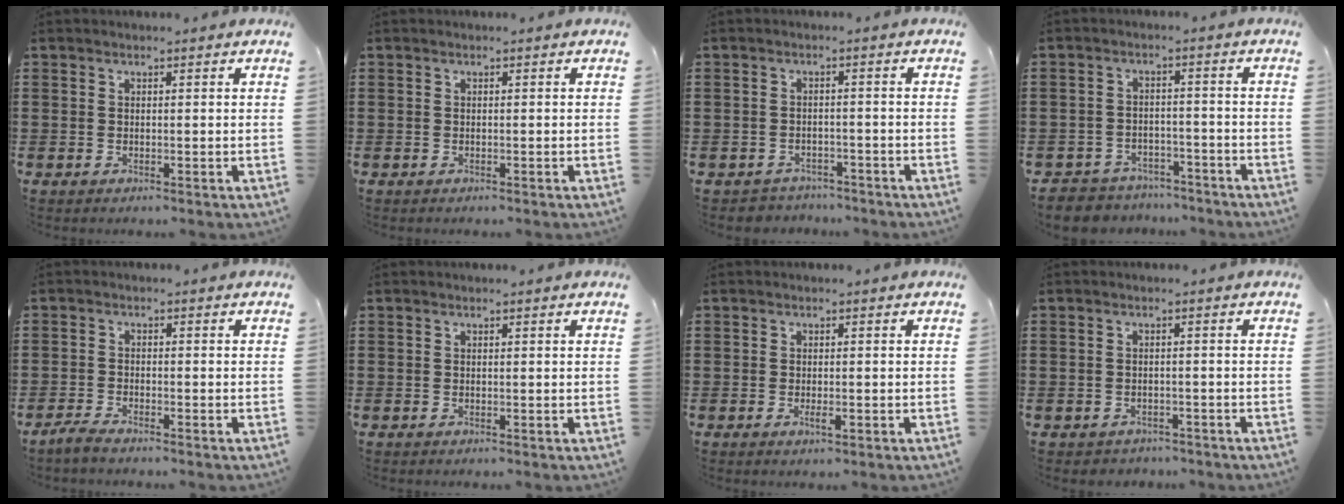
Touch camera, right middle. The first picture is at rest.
{"total": 0.0}
{"total": 2.2, "force": [-2.1, 0.5, -0.2], "torque": [-0.004, 0.000, -0.049]}
{"total": 4.2, "force": [-4.1, 1.0, -0.1], "torque": [-0.012, 0.003, -0.090]}
{"total": 2.0, "force": [-1.9, 0.1, 0.8], "torque": [-0.022, 0.001, -0.039]}
{"total": 0.0}
{"total": 1.4, "force": [-0.4, 0.4, 1.2], "torque": [-0.022, -0.005, -0.007]}
{"total": 1.3, "force": [-1.1, 0.5, -0.1], "torque": [-0.005, 0.001, -0.027]}